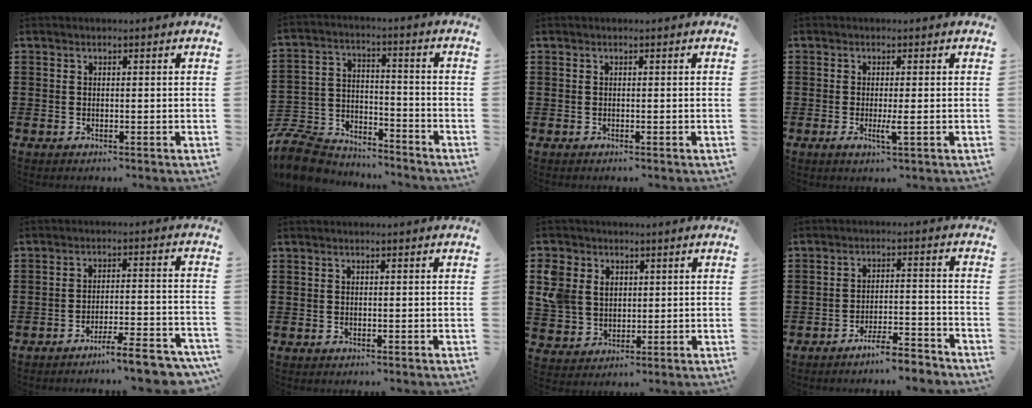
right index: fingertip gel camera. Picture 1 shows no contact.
{"total": 9.2, "force": [-8.8, 2.4, 1.7], "torque": [-0.051, 0.019, -0.178]}
{"total": 0.0}
{"total": 2.4, "force": [-0.6, 0.2, 2.3], "torque": [-0.047, -0.008, -0.012]}
{"total": 5.5, "force": [-4.7, -0.1, 2.8], "torque": [-0.043, -0.012, -0.087]}
{"total": 0.0}
{"total": 6.7, "force": [2.0, 5.7, 2.8], "torque": [-0.096, 0.013, 0.034]}
{"total": 5.0, "force": [-4.6, 0.1, 1.9], "torque": [-0.032, 0.002, -0.088]}